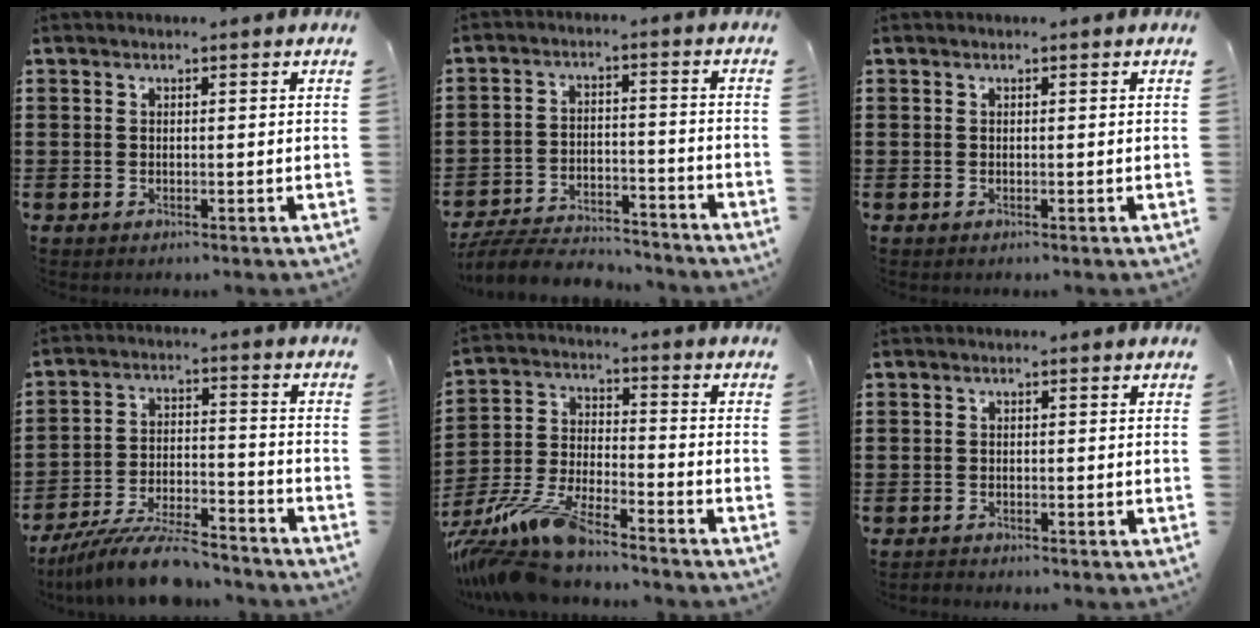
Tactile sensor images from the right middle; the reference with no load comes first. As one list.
[{"total": 6.3, "force": [-6.1, 1.0, 1.2], "torque": [-0.026, 0.011, -0.120]}, {"total": 0.0}, {"total": 10.5, "force": [-9.4, 1.2, 4.5], "torque": [-0.077, 0.021, -0.179]}, {"total": 10.4, "force": [-9.3, 1.3, 4.5], "torque": [-0.104, 0.005, -0.187]}, {"total": 0.9, "force": [-0.8, 0.2, -0.2], "torque": [0.001, 0.002, -0.019]}]